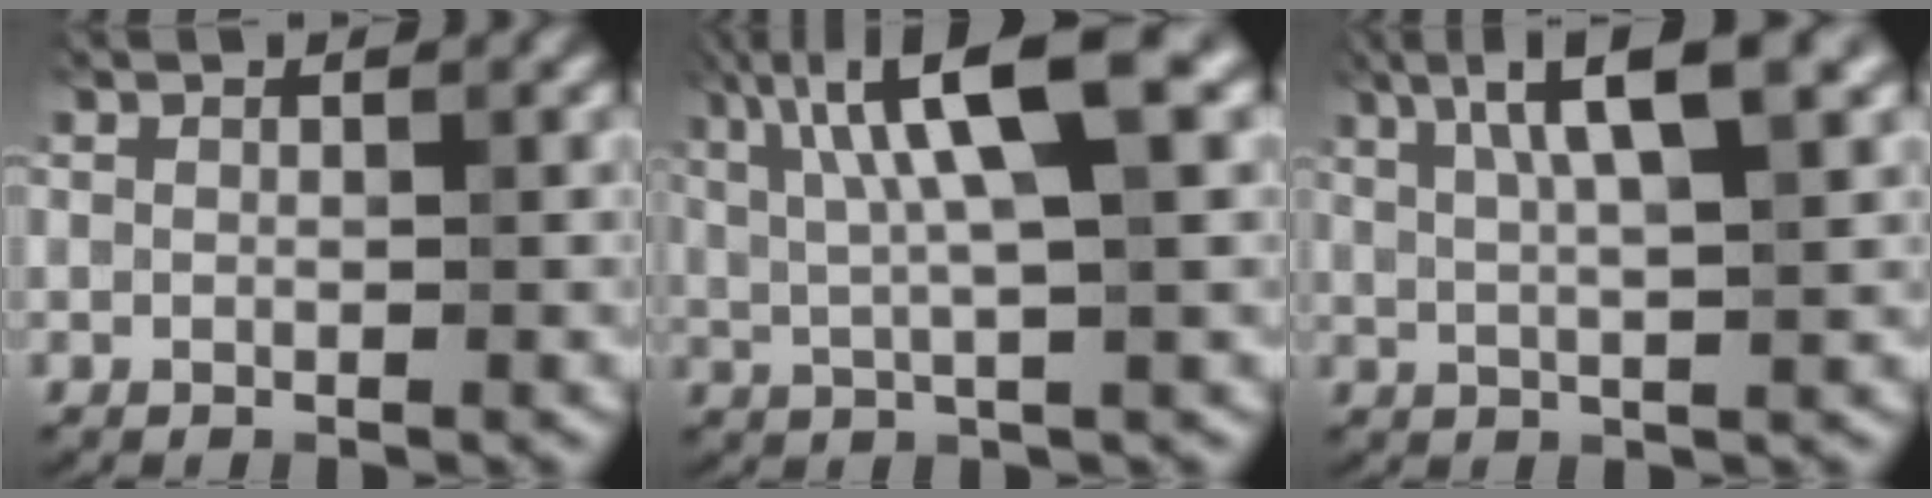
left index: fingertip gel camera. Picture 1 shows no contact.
{"total": 9.7, "force": [3.1, 2.0, 9.0], "torque": [-0.154, 0.015, 0.055]}
{"total": 7.4, "force": [3.3, 1.6, 6.4], "torque": [-0.096, 0.018, 0.051]}